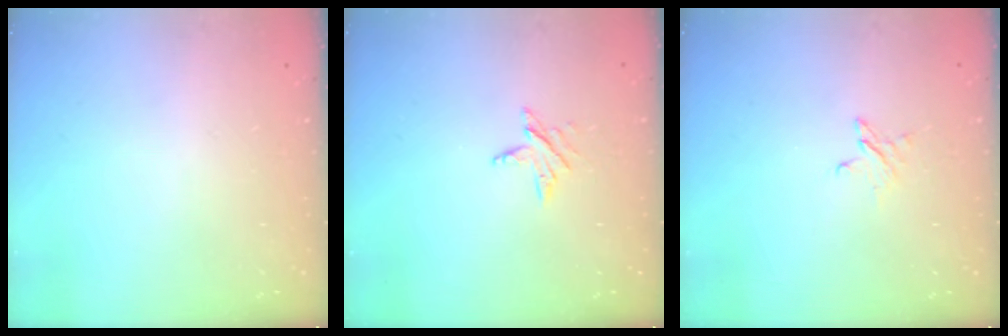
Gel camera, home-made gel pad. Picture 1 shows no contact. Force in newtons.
{"total": 3.9, "press": 3.8, "slide": 0.5}
{"total": 2.7, "press": 2.7, "slide": 0.3}